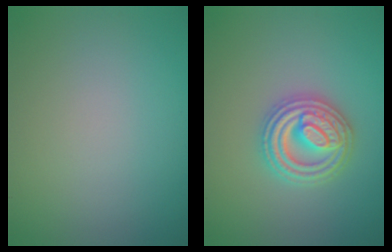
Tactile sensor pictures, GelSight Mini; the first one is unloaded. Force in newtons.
{"total": 4.9, "press": 4.9, "slide": 0.7}